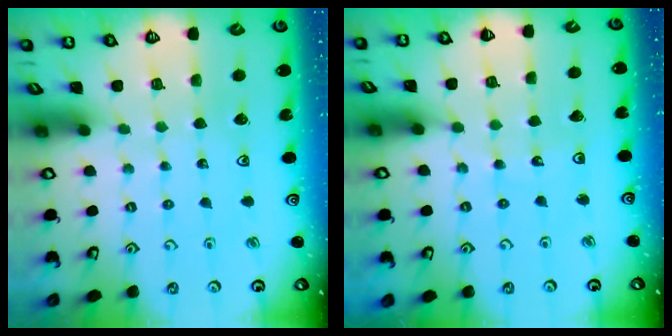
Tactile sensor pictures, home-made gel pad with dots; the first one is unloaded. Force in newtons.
{"total": 2.9, "press": 2.9, "slide": 0.3}